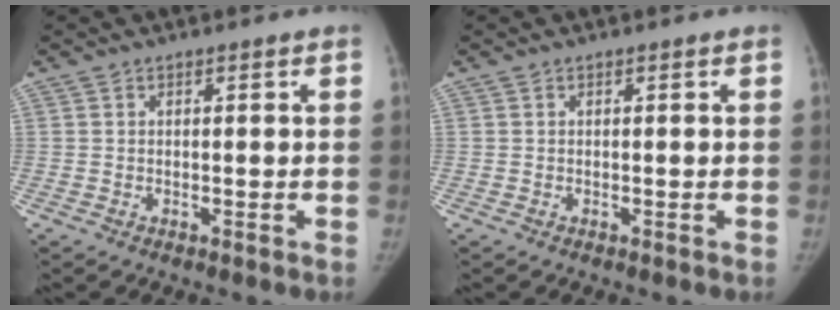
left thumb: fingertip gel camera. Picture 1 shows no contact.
{"total": 0.0}